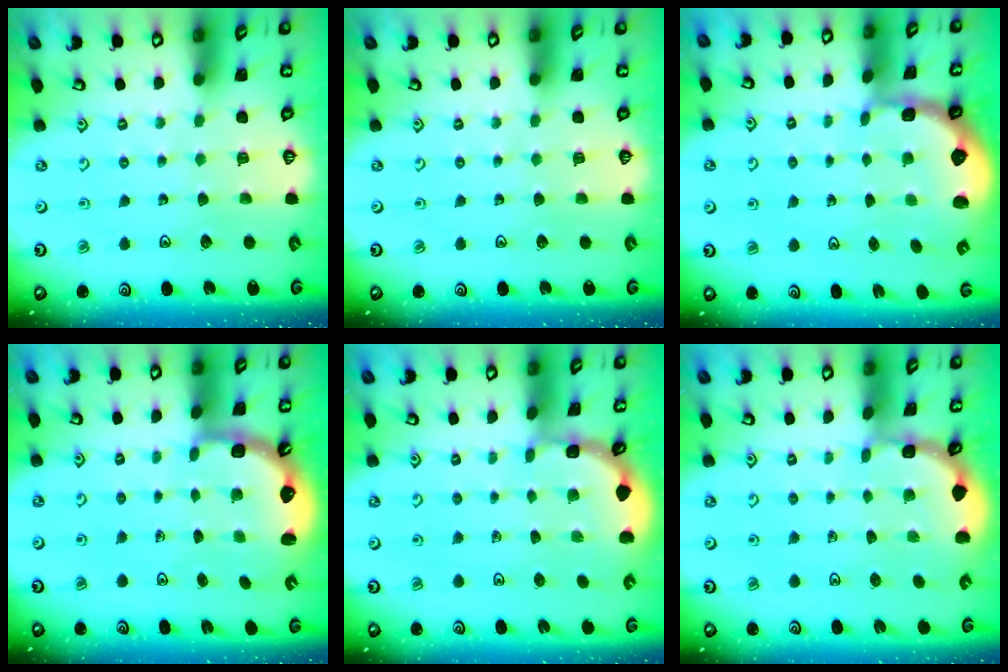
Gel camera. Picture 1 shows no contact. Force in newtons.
{"total": 0.0}
{"total": 2.5, "press": 1.8, "slide": 1.8}
{"total": 2.7, "press": 2.1, "slide": 1.7}
{"total": 1.7, "press": 1.7, "slide": 0.1}
{"total": 1.7, "press": 1.7, "slide": 0.1}